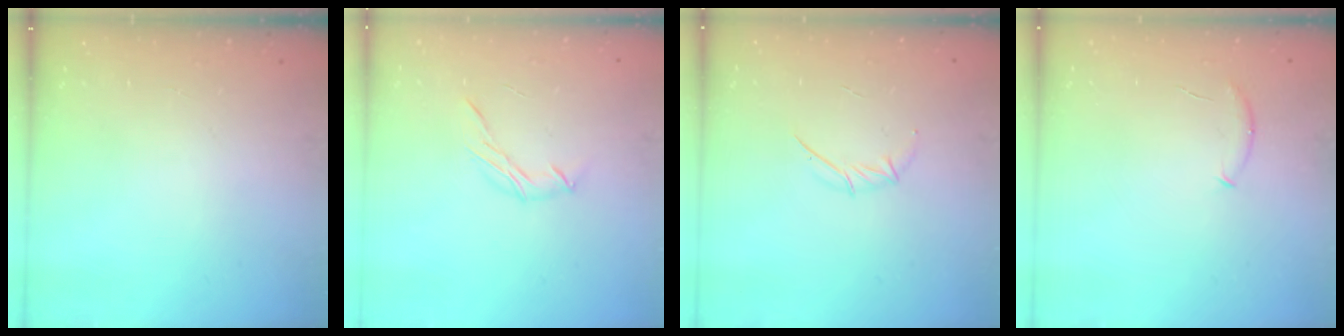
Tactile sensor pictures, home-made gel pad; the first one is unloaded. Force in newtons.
{"total": 5.7, "press": 5.6, "slide": 1.1}
{"total": 4.0, "press": 4.0, "slide": 0.7}
{"total": 5.8, "press": 5.7, "slide": 1.2}